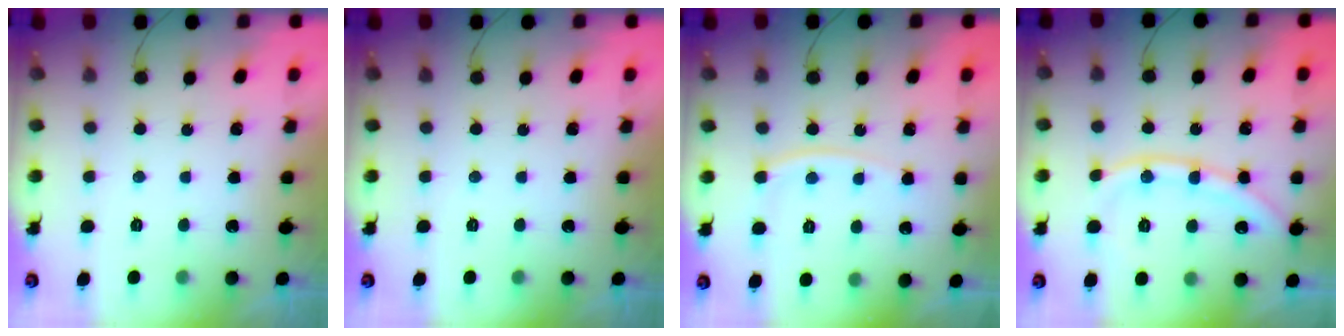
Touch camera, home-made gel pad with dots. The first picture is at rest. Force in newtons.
{"total": 0.0}
{"total": 9.2, "press": 9.1, "slide": 1.2}
{"total": 10.4, "press": 10.3, "slide": 1.4}